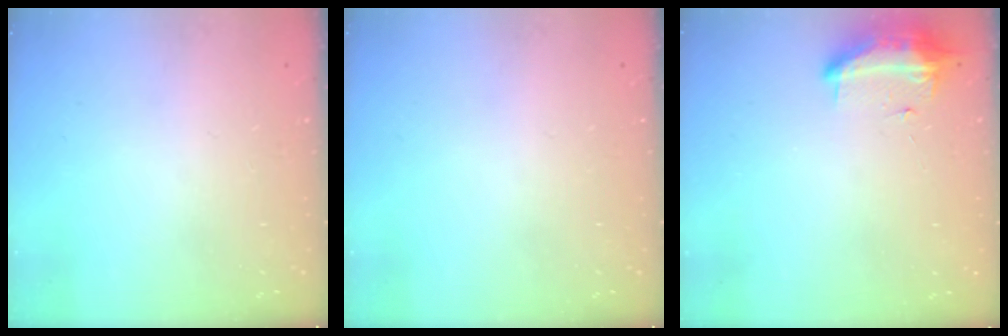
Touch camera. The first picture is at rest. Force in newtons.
{"total": 0.0}
{"total": 9.5, "press": 9.2, "slide": 2.4}